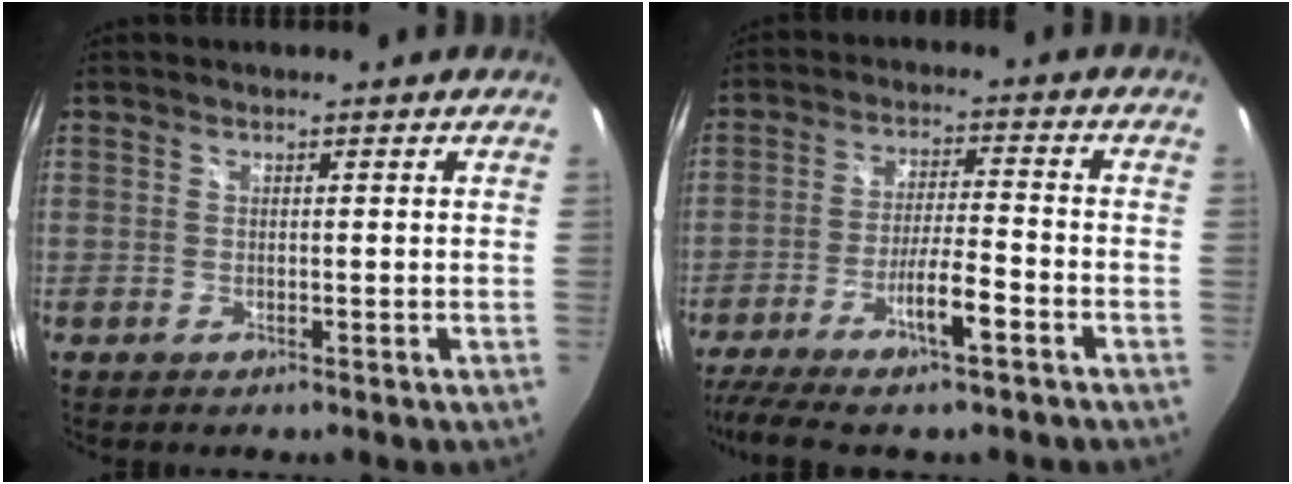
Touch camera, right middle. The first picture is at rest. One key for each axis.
{"total": 11.3, "fx": -7.8, "fy": 0.9, "fz": 8.1, "tx": -0.172, "ty": -0.014, "tz": -0.138}